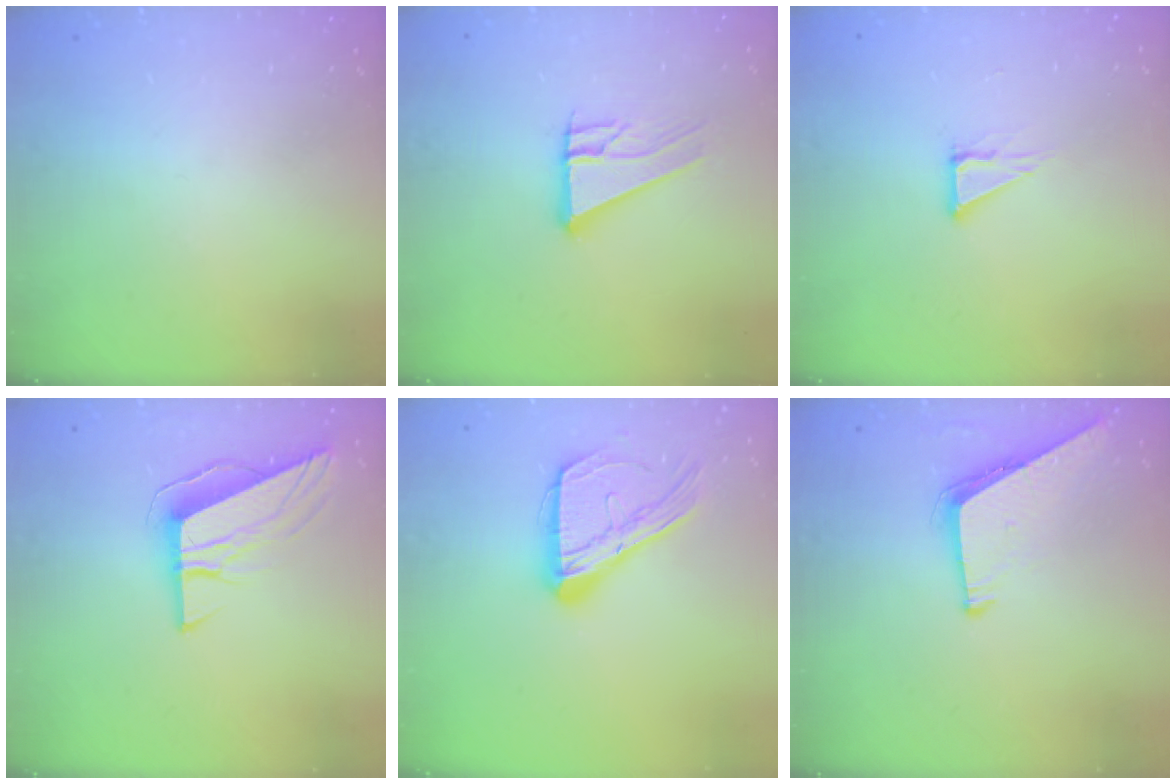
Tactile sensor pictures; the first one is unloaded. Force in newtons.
{"total": 11.4, "press": 11.3, "slide": 2.0}
{"total": 5.1, "press": 5.1, "slide": 0.5}
{"total": 10.0, "press": 9.7, "slide": 2.5}
{"total": 15.8, "press": 15.7, "slide": 1.0}
{"total": 6.5, "press": 6.4, "slide": 0.5}